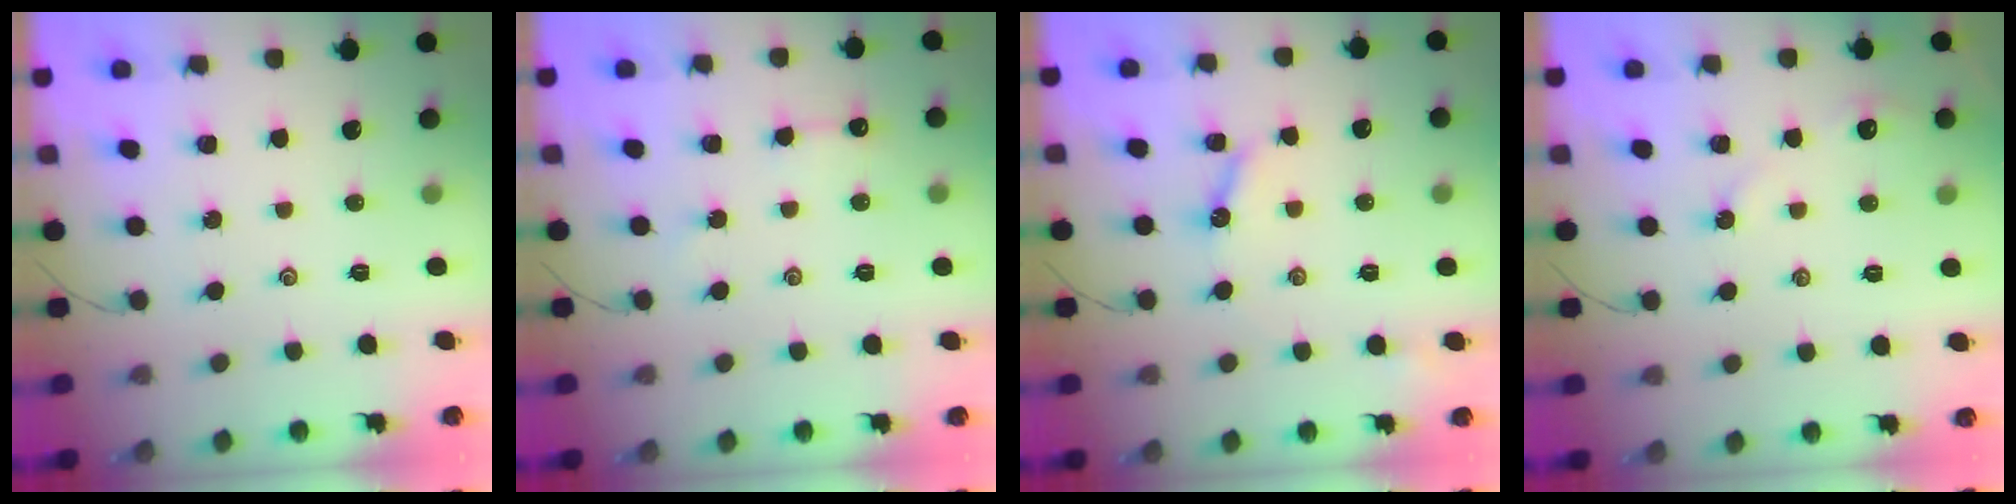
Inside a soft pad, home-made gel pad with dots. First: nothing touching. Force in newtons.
{"total": 3.0, "press": 3.0, "slide": 0.4}
{"total": 6.3, "press": 6.3, "slide": 0.1}
{"total": 3.2, "press": 3.2, "slide": 0.3}